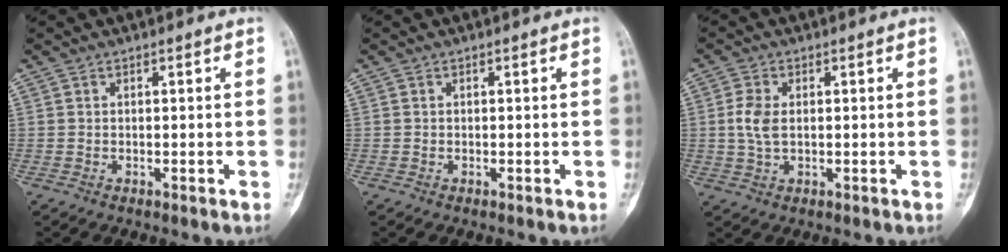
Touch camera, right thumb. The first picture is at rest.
{"total": 0.0}
{"total": 4.7, "force": [0.4, 2.8, 3.8], "torque": [-0.087, 0.003, 0.008]}